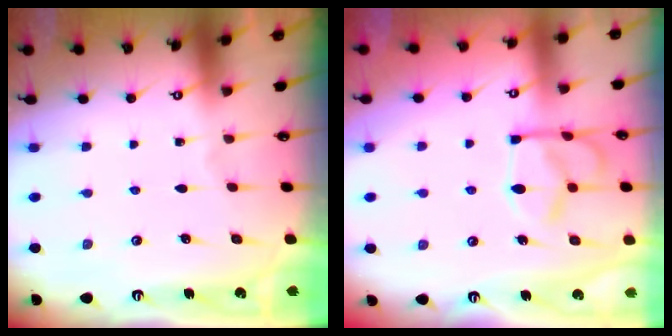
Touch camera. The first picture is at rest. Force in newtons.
{"total": 9.5, "press": 9.5, "slide": 0.7}